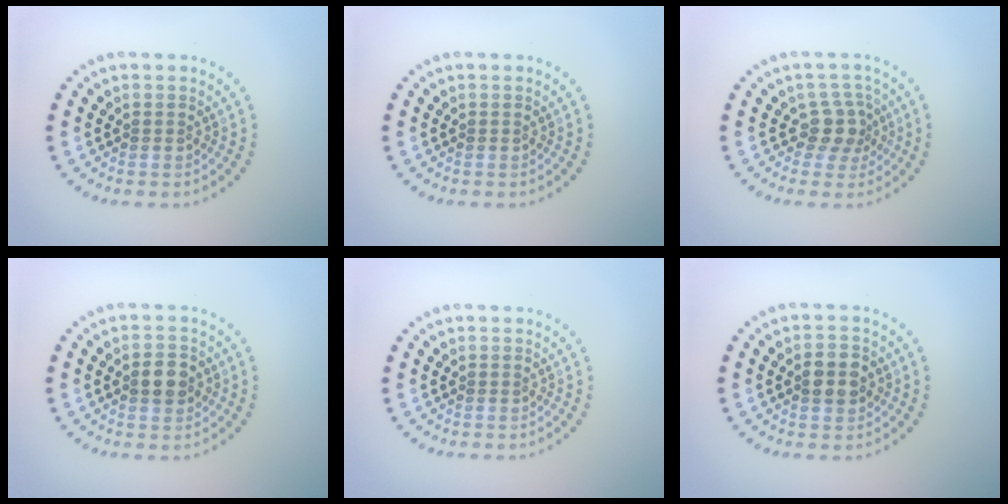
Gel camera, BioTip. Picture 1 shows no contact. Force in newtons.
{"total": 0.0}
{"total": 2.7, "press": 2.2, "slide": 1.6}
{"total": 2.5, "press": 2.5, "slide": 0.1}
{"total": 0.0}
{"total": 2.8, "press": 2.8, "slide": 0.1}